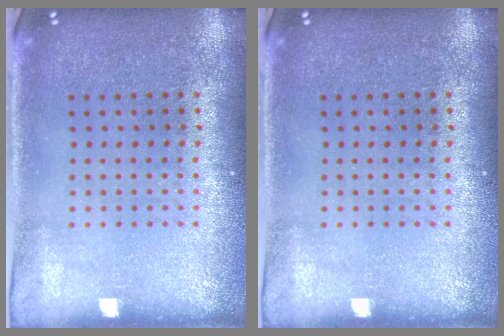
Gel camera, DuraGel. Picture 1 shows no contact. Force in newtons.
{"total": 0.0}